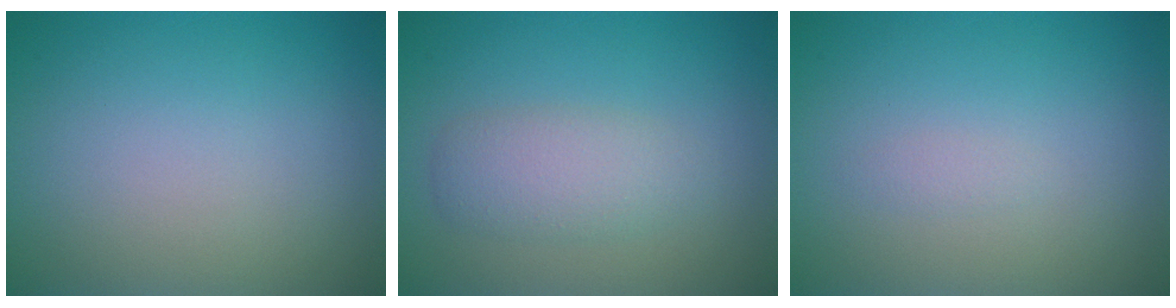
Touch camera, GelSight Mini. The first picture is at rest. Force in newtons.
{"total": 3.0, "press": 3.0, "slide": 0.1}
{"total": 0.6, "press": 0.6, "slide": 0.1}